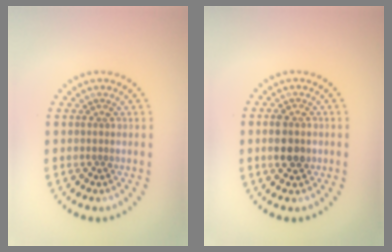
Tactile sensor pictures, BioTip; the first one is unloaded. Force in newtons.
{"total": 2.9, "press": 2.9, "slide": 0.2}